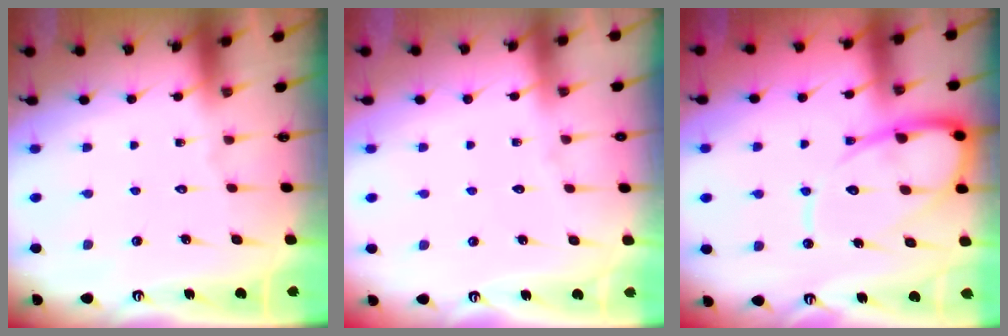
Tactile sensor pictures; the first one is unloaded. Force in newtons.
{"total": 2.8, "press": 2.7, "slide": 0.4}
{"total": 13.6, "press": 13.5, "slide": 1.3}